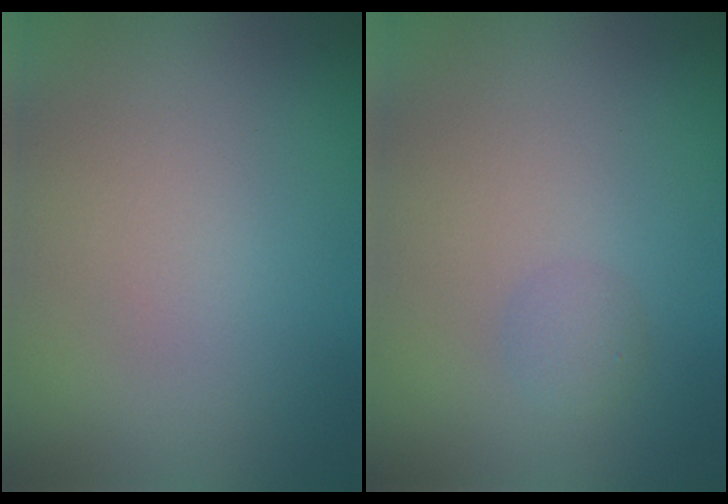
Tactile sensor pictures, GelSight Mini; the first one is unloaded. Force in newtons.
{"total": 1.2, "press": 1.2, "slide": 0.0}